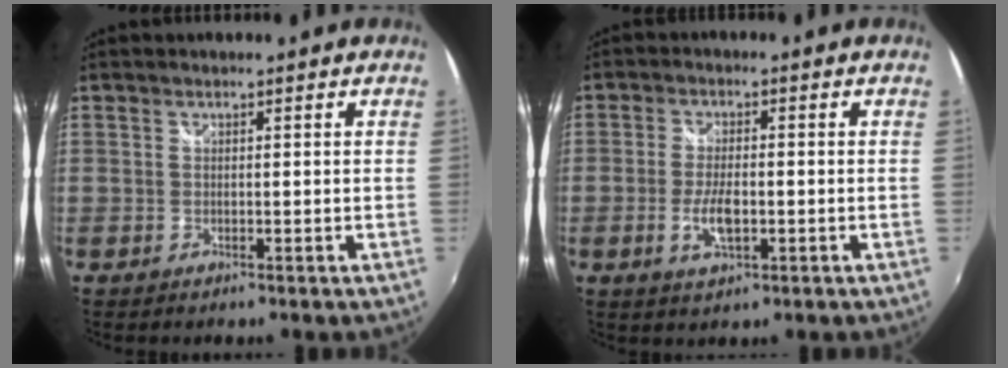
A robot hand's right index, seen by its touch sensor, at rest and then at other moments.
{"total": 5.1, "force": [-1.4, 1.9, 4.5], "torque": [-0.096, -0.003, -0.024]}